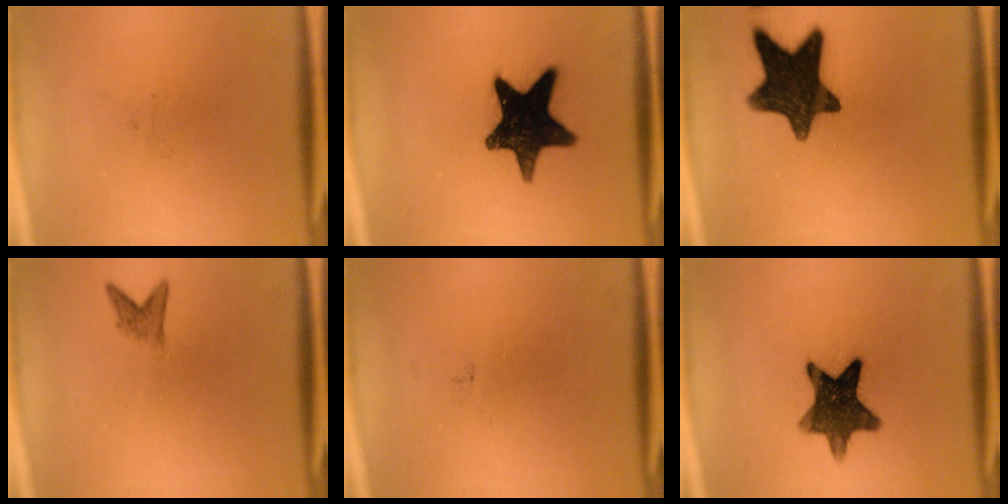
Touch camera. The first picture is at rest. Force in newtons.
{"total": 16.8}
{"total": 14.2}
{"total": 1.8}
{"total": 0.0}
{"total": 12.2}